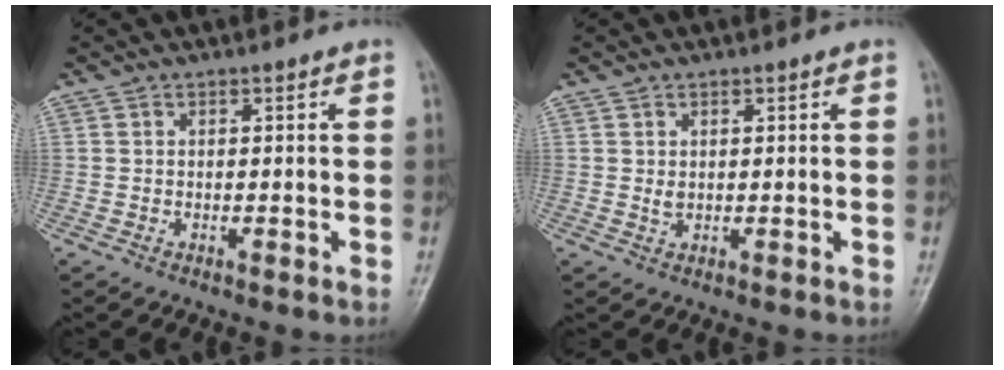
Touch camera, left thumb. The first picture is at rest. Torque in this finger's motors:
{"motor_torque": [0.39, -0.02, -0.02, -0.09, 0.00]}